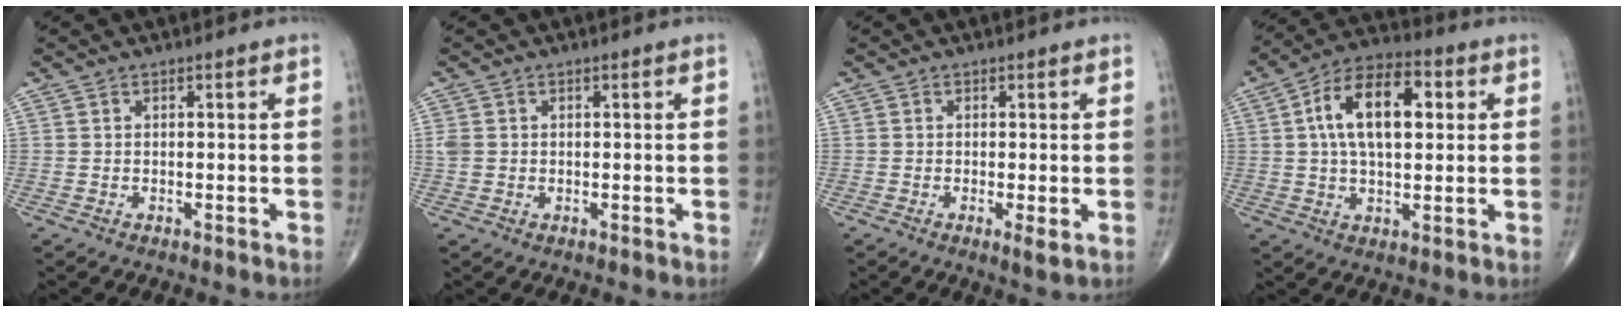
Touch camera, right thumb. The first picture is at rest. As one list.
[{"total": 1.8, "force": [0.0, 1.6, 1.0], "torque": [-0.025, 0.004, 0.002]}, {"total": 2.1, "force": [-0.4, 0.3, 2.0], "torque": [-0.040, -0.009, -0.008]}, {"total": 14.3, "force": [2.9, 7.6, 11.8], "torque": [-0.194, 0.021, 0.042]}]